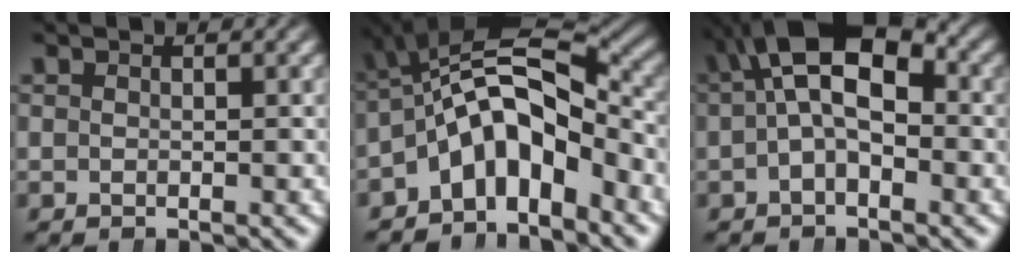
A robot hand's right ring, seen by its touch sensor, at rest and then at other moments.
{"total": 12.5, "force": [-0.2, 8.3, 9.4], "torque": [-0.180, -0.017, -0.005]}
{"total": 8.9, "force": [1.8, 4.6, 7.4], "torque": [-0.130, -0.006, 0.027]}